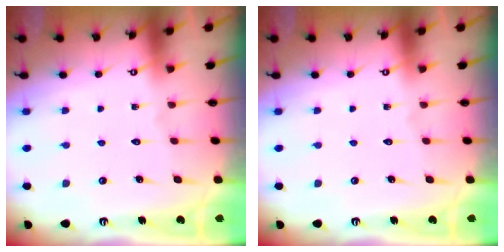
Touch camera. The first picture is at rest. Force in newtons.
{"total": 0.0}